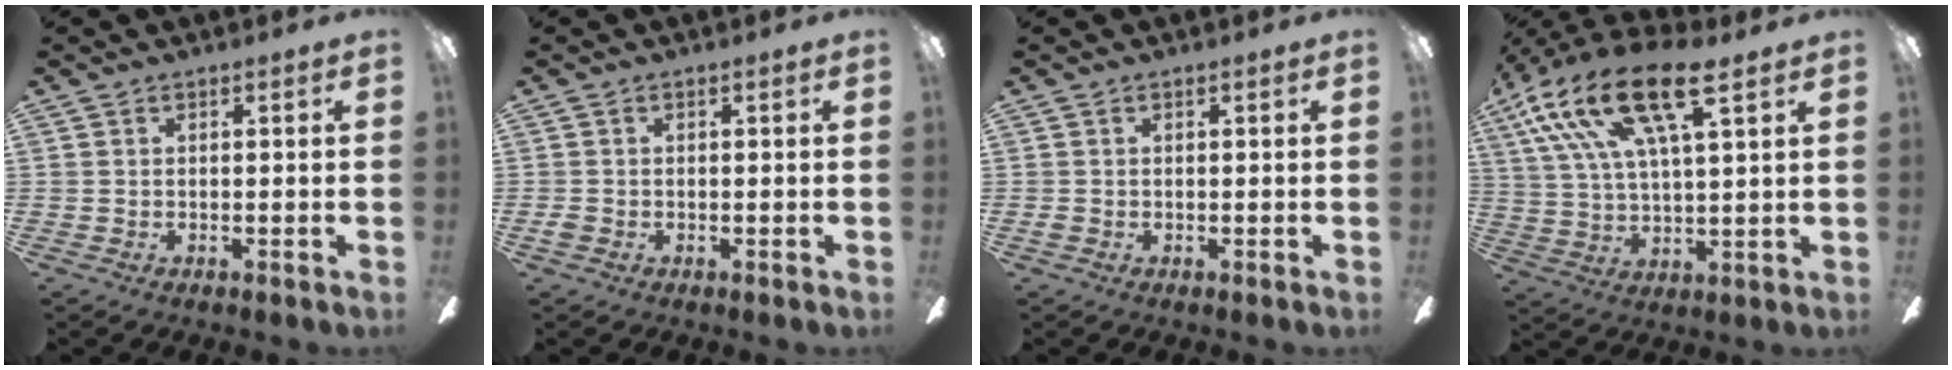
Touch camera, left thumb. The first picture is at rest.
{"total": 1.4, "force": [-0.7, 1.0, 0.8], "torque": [-0.012, 0.004, -0.012]}
{"total": 0.8, "force": [-0.2, 0.6, 0.5], "torque": [-0.008, 0.004, -0.006]}
{"total": 19.7, "force": [12.0, 6.5, 14.3], "torque": [-0.281, -0.050, 0.201]}